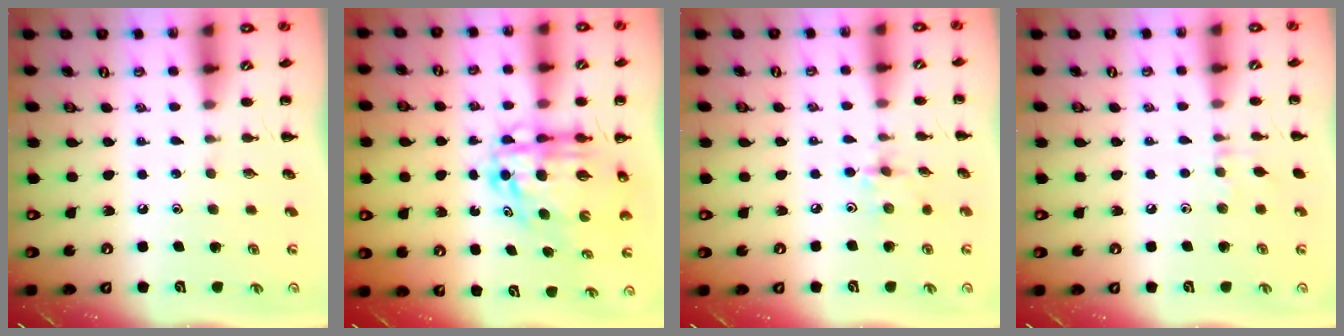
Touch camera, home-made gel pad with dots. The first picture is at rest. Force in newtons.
{"total": 10.2, "press": 9.8, "slide": 3.1}
{"total": 2.4, "press": 2.4, "slide": 0.5}
{"total": 5.2, "press": 5.0, "slide": 1.3}